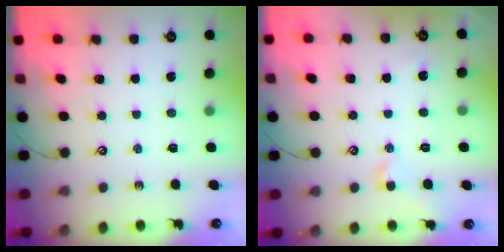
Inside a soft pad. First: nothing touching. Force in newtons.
{"total": 0.6, "press": 0.5, "slide": 0.3}